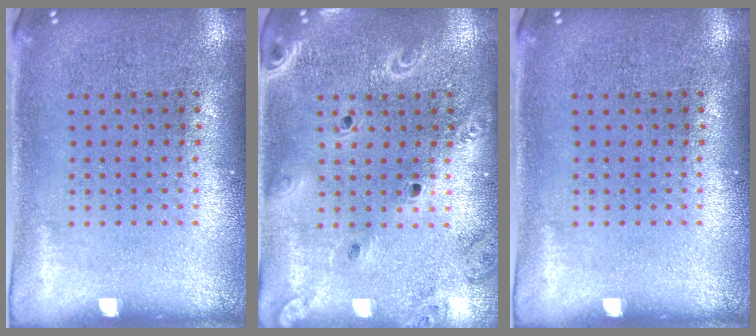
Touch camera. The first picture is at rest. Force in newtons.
{"total": 2.1, "press": 1.9, "slide": 0.9}
{"total": 0.0}